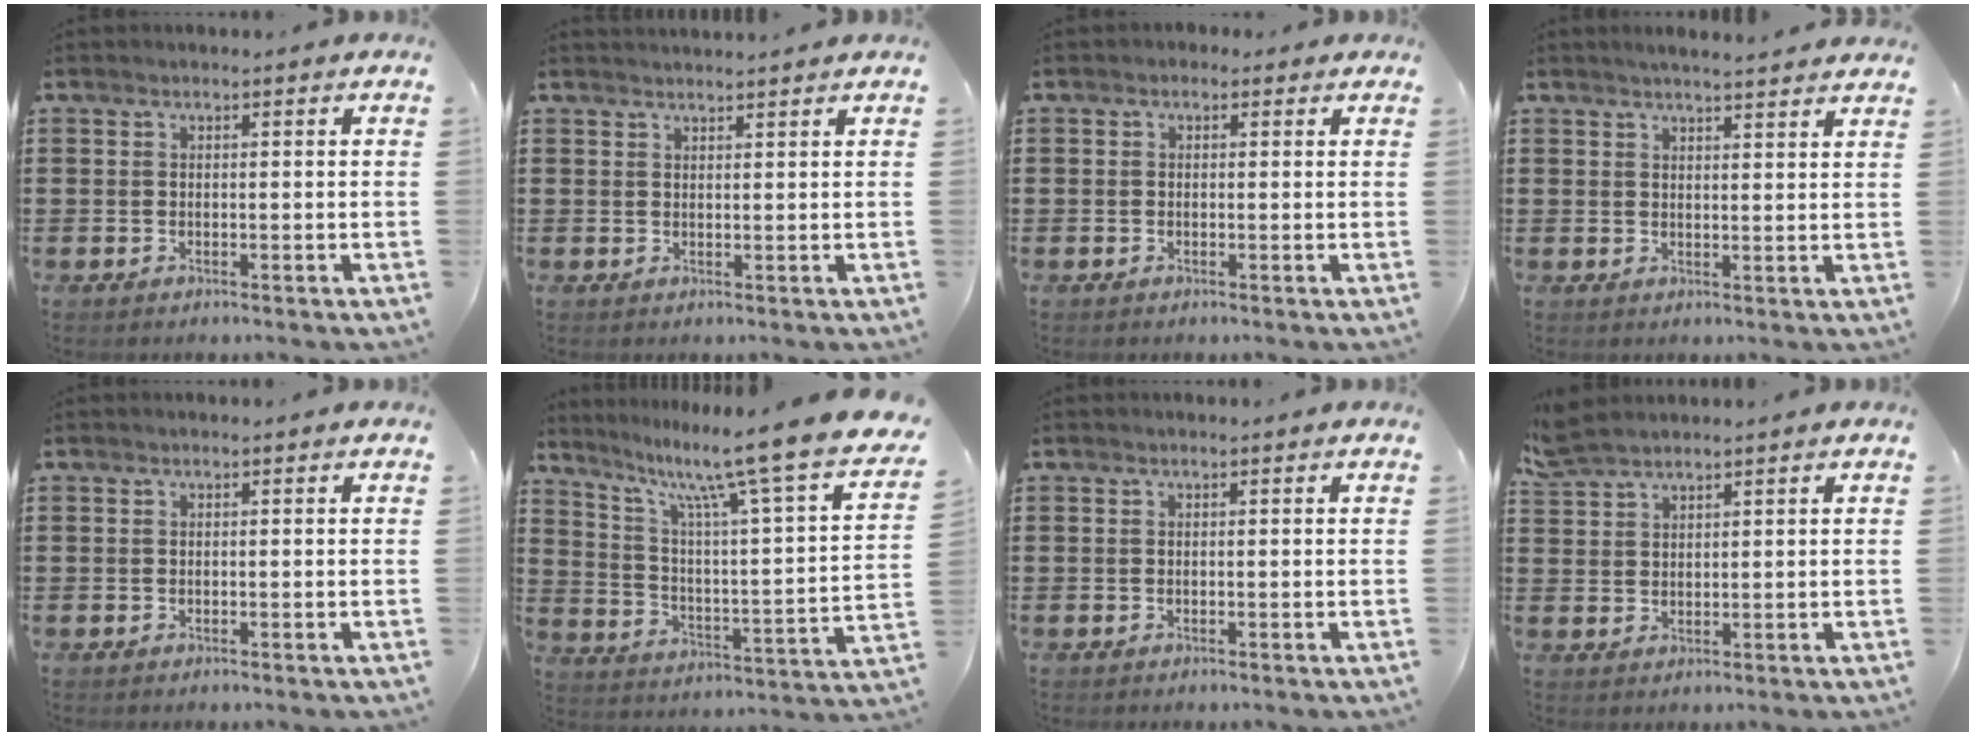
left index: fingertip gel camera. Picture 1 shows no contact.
{"total": 1.3, "force": [1.2, 0.1, -0.1], "torque": [-0.001, -0.002, 0.025]}
{"total": 1.3, "force": [0.2, 1.2, 0.2], "torque": [-0.009, 0.008, 0.003]}
{"total": 2.5, "force": [2.5, 0.2, 0.1], "torque": [-0.010, -0.006, 0.048]}
{"total": 0.0}
{"total": 11.6, "force": [9.2, -0.6, 7.1], "torque": [-0.145, -0.081, 0.135]}
{"total": 0.0}
{"total": 3.4, "force": [3.1, 0.8, 1.2], "torque": [-0.032, -0.001, 0.061]}